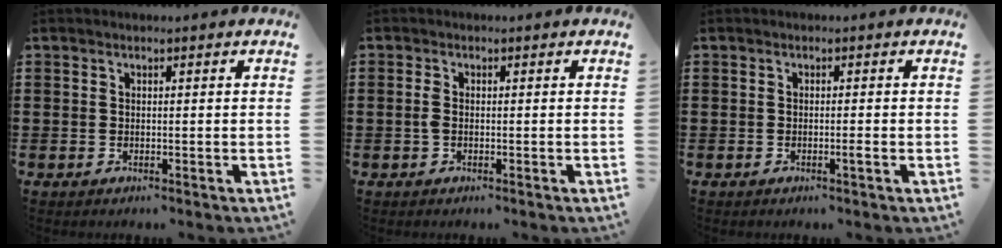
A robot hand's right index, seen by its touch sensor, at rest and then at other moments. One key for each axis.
{"total": 1.3, "fx": -0.3, "fy": 0.4, "fz": 1.2, "tx": -0.030, "ty": -0.004, "tz": -0.007}
{"total": 1.0, "fx": -0.4, "fy": 0.0, "fz": 0.9, "tx": -0.015, "ty": -0.003, "tz": -0.007}